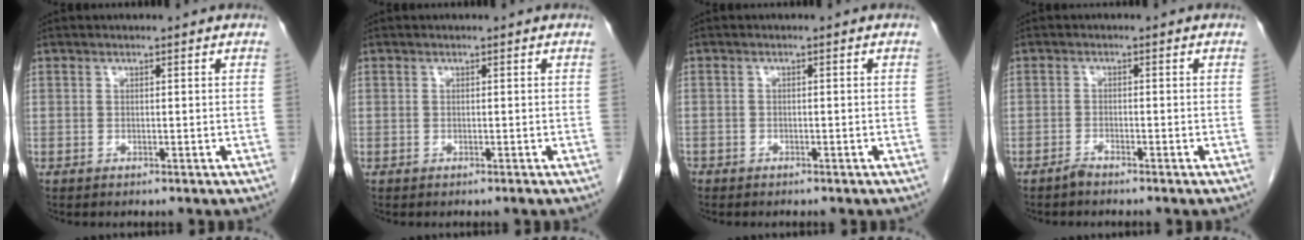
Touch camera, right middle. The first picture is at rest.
{"total": 0.0}
{"total": 1.7, "force": [-1.4, 0.9, 0.4], "torque": [-0.015, -0.001, -0.020]}
{"total": 1.3, "force": [-1.3, -0.1, 0.5], "torque": [-0.011, -0.001, -0.025]}